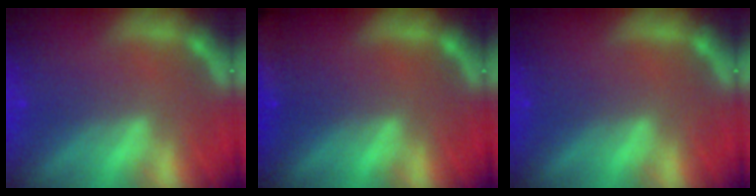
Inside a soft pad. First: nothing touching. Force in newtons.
{"total": 8.0}
{"total": 0.0}